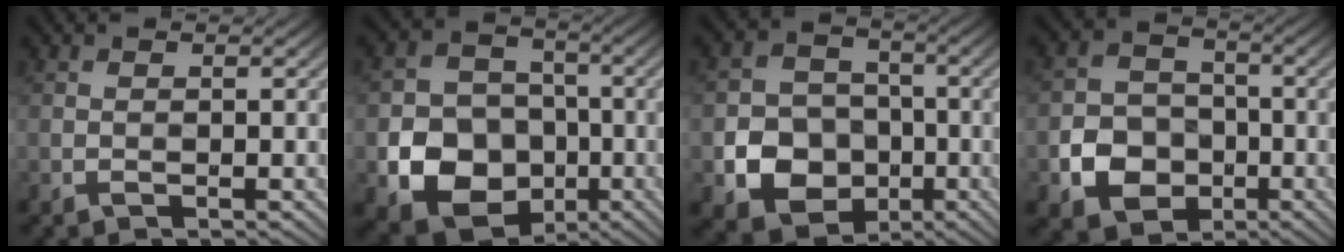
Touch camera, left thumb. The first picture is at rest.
{"total": 11.7, "force": [-2.9, 10.2, 4.9], "torque": [-0.111, -0.050, -0.067]}
{"total": 8.4, "force": [-1.8, 7.6, 3.2], "torque": [-0.082, -0.031, -0.045]}
{"total": 6.6, "force": [-2.0, 5.7, 2.5], "torque": [-0.063, -0.018, -0.037]}